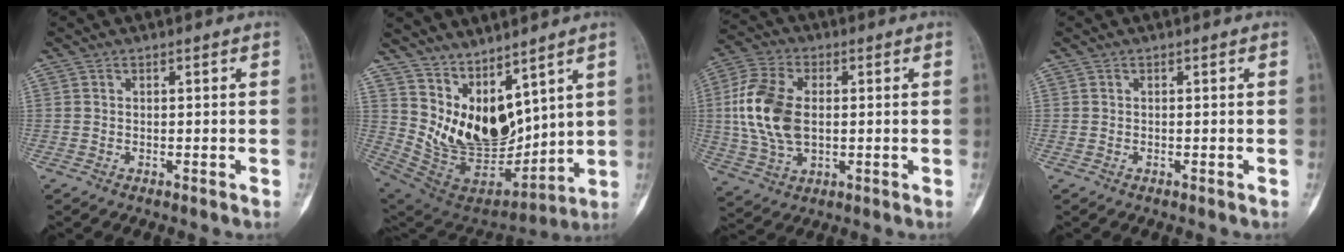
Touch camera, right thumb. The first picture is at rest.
{"total": 16.6, "force": [8.7, 8.3, 11.5], "torque": [-0.158, -0.065, 0.199]}
{"total": 14.1, "force": [0.9, 8.7, 11.1], "torque": [-0.231, 0.006, 0.018]}
{"total": 0.0}